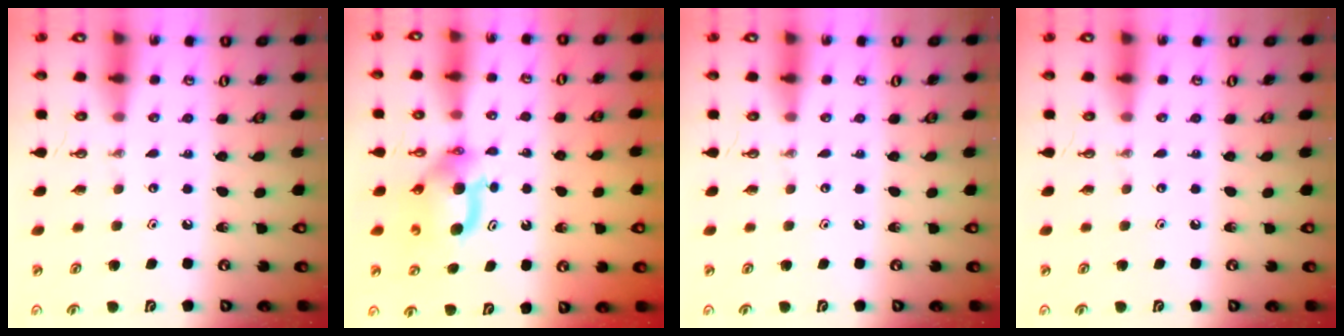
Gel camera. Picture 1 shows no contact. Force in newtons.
{"total": 5.5, "press": 5.1, "slide": 2.0}
{"total": 0.0}
{"total": 0.0}